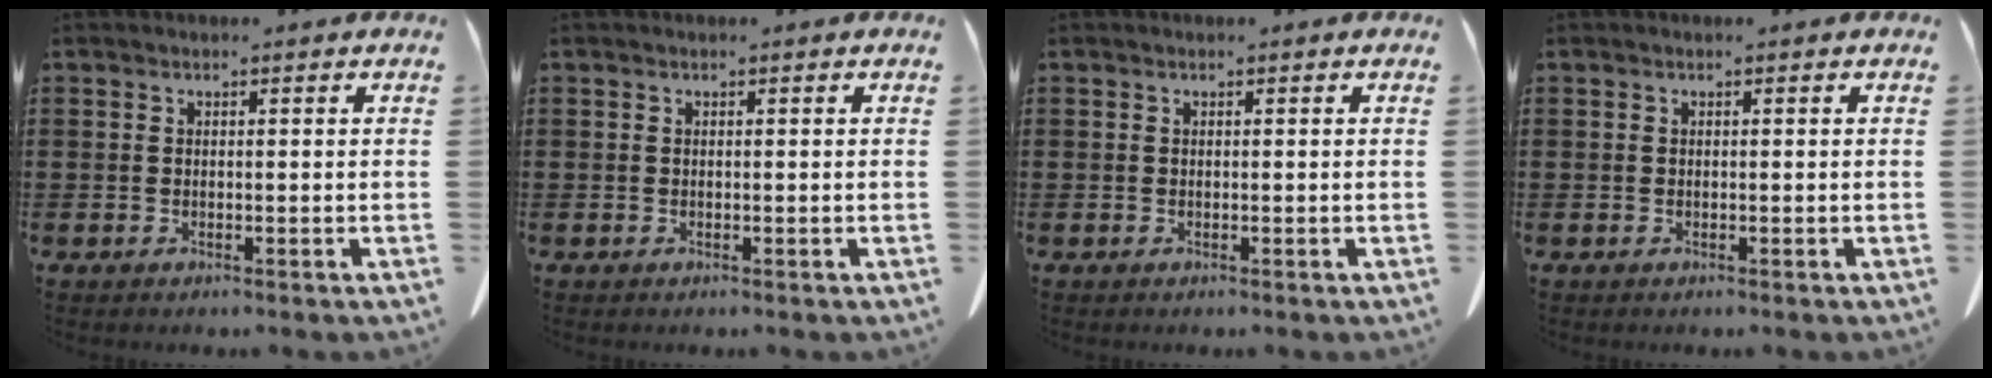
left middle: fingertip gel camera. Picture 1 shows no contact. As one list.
[{"total": 0.0}, {"total": 0.0}, {"total": 0.0}]